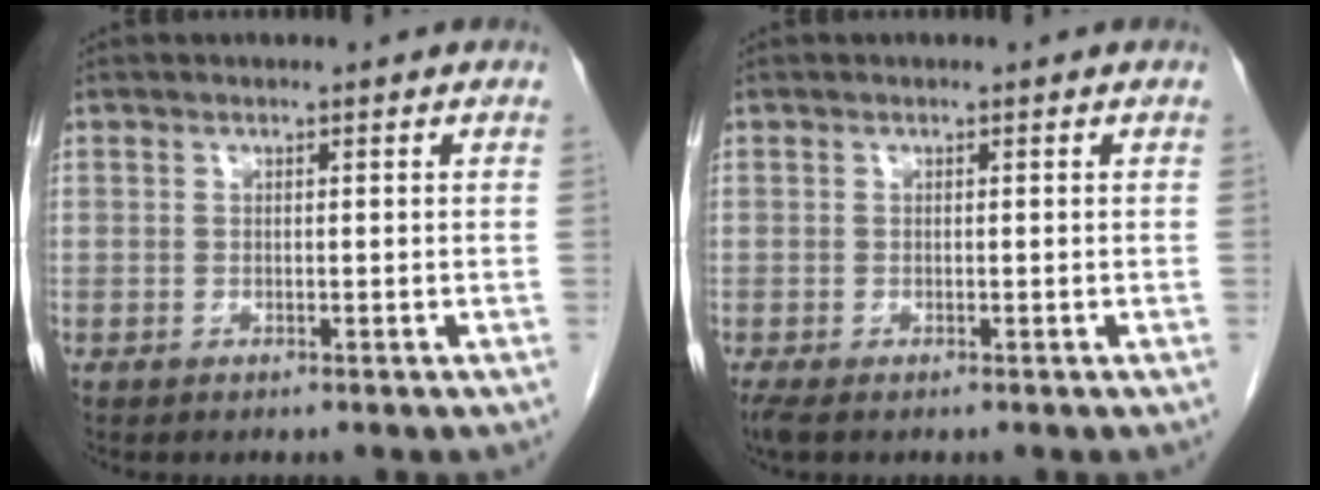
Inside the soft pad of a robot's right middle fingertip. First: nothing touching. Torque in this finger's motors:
{"motor_torque": [0.56, -0.25, 0.08, 0.03]}